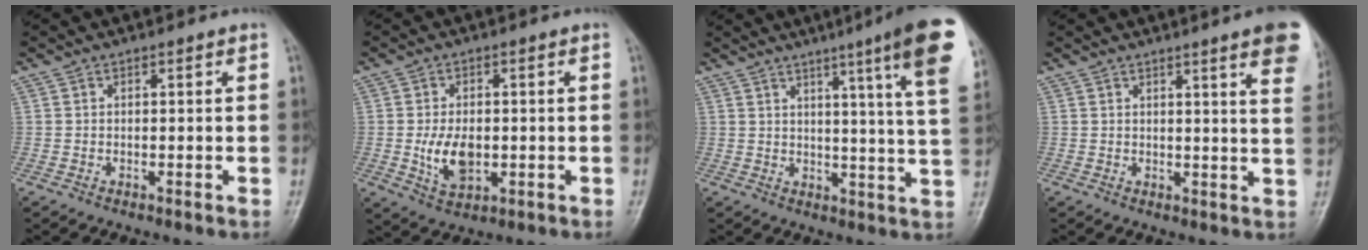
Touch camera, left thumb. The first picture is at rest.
{"total": 7.2, "force": [-0.7, 4.5, 5.6], "torque": [-0.092, -0.008, -0.006]}
{"total": 16.5, "force": [8.8, 0.4, 14.0], "torque": [-0.173, -0.038, 0.098]}
{"total": 11.4, "force": [7.0, 1.3, 9.0], "torque": [-0.091, -0.021, 0.069]}